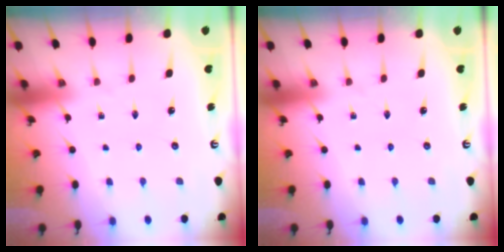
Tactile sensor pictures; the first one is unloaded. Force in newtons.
{"total": 0.0}